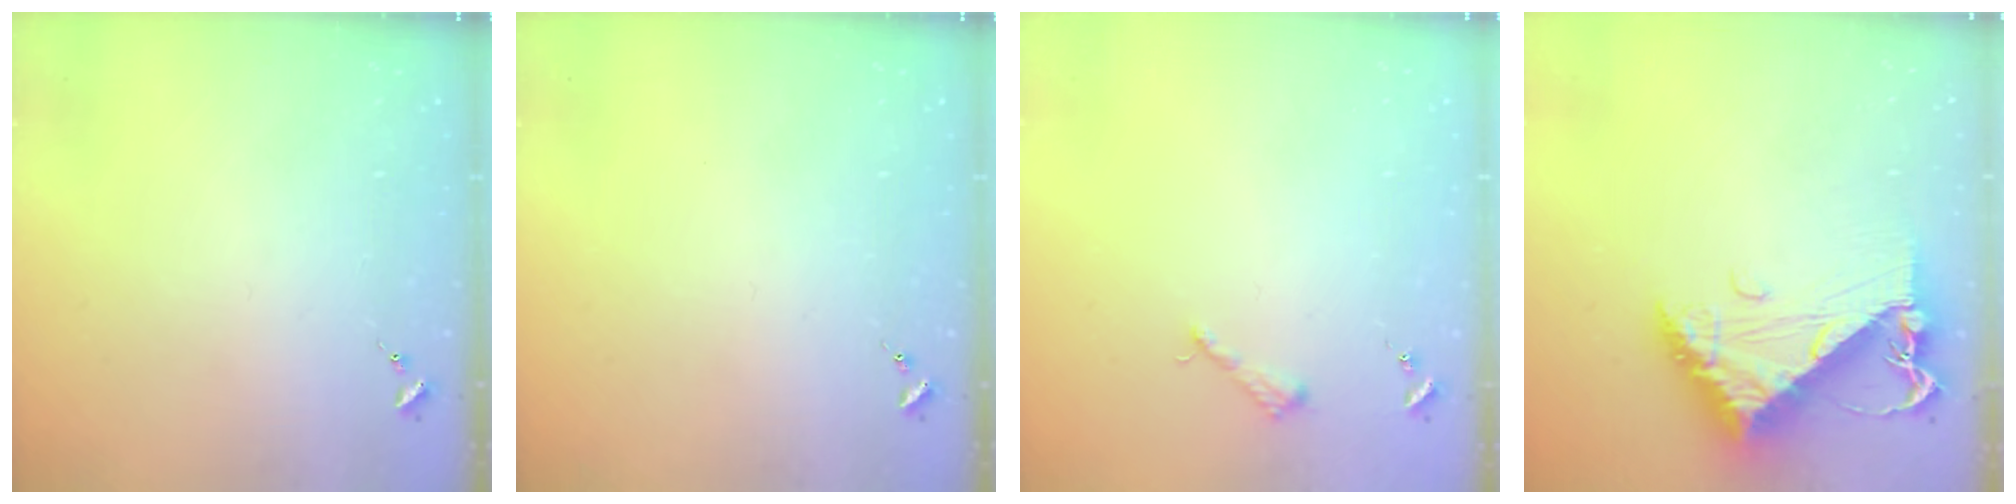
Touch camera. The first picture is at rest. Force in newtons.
{"total": 0.0}
{"total": 3.6, "press": 3.6, "slide": 0.4}
{"total": 11.4, "press": 11.3, "slide": 1.4}